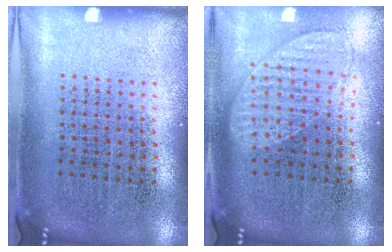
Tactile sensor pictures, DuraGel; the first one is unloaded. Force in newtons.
{"total": 1.0, "press": 1.0, "slide": 0.2}